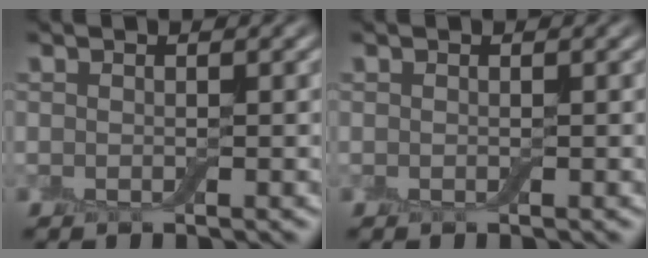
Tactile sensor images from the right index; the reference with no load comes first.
{"total": 0.0}